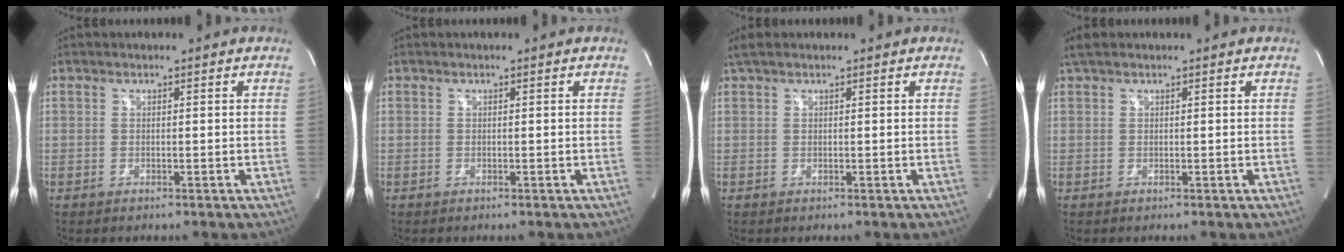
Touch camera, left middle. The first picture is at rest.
{"total": 0.0}
{"total": 2.5, "force": [1.9, 0.8, 1.5], "torque": [-0.037, 0.026, 0.039]}
{"total": 2.5, "force": [1.9, 0.8, 1.4], "torque": [-0.035, 0.025, 0.039]}